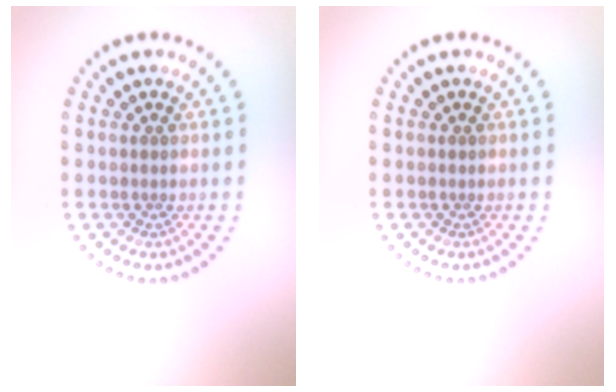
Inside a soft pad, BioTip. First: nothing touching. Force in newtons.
{"total": 0.0}